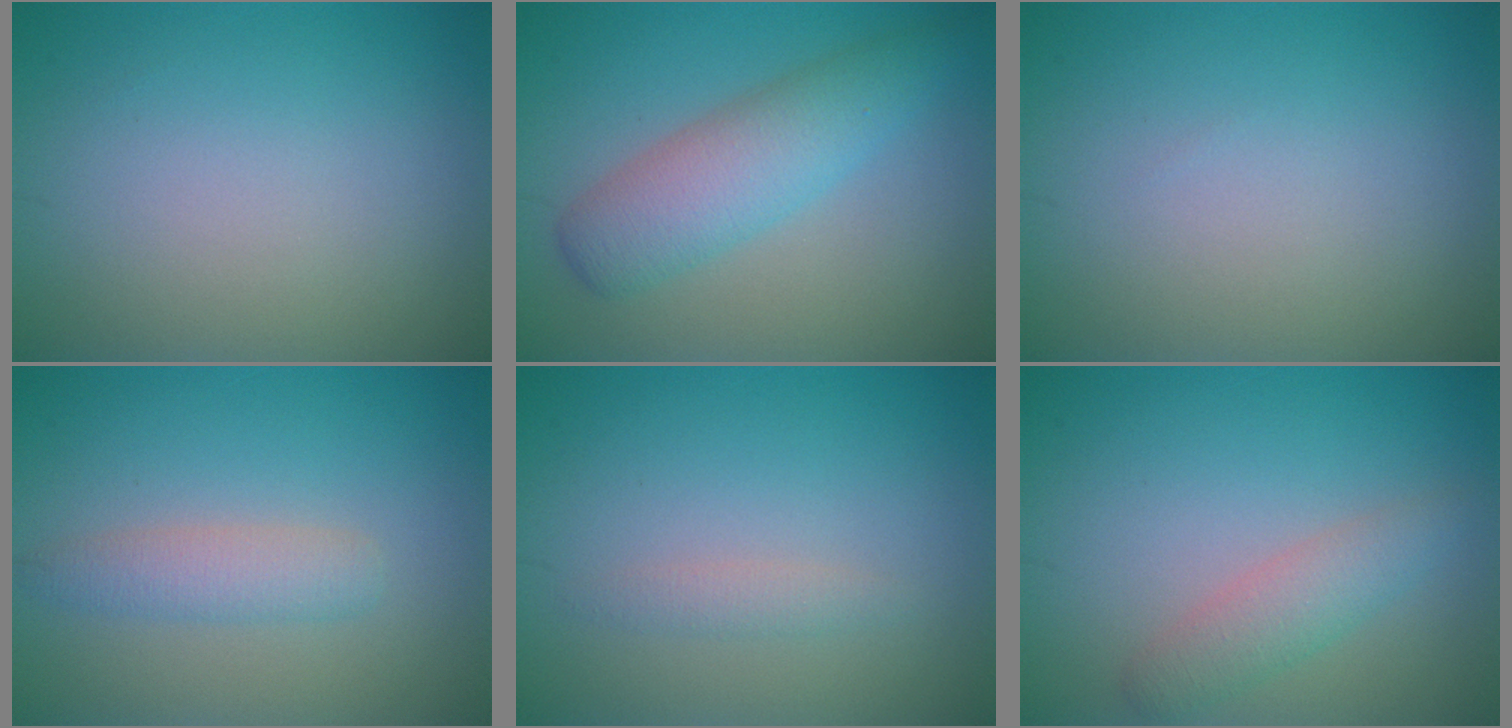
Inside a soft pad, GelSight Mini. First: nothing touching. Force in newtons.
{"total": 4.9, "press": 4.9, "slide": 0.1}
{"total": 0.0}
{"total": 2.3, "press": 2.3, "slide": 0.1}
{"total": 1.1, "press": 1.1, "slide": 0.1}
{"total": 2.5, "press": 2.5, "slide": 0.2}